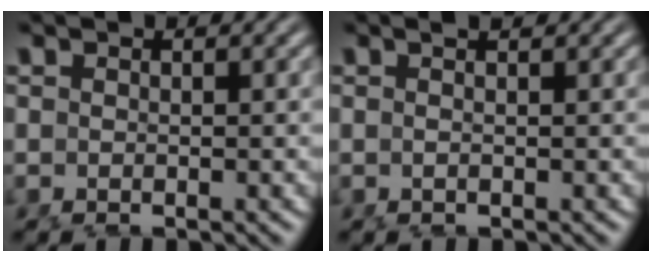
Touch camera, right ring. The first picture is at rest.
{"total": 1.2, "force": [0.4, -0.4, 1.1], "torque": [-0.010, 0.010, 0.001]}